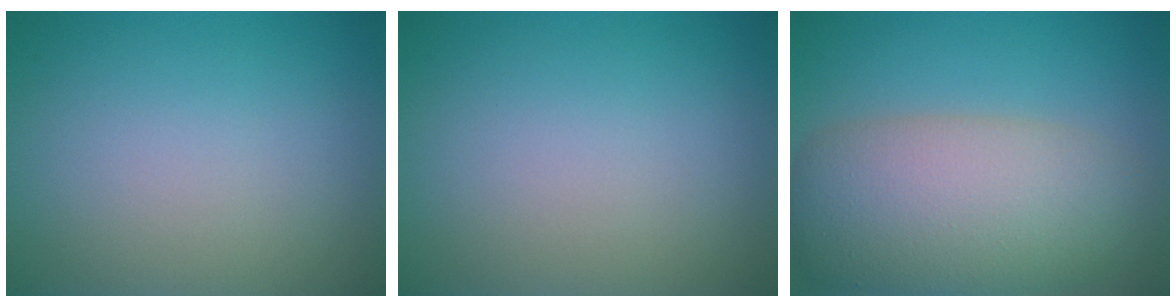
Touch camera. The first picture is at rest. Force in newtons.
{"total": 0.0}
{"total": 9.4, "press": 9.4, "slide": 0.5}